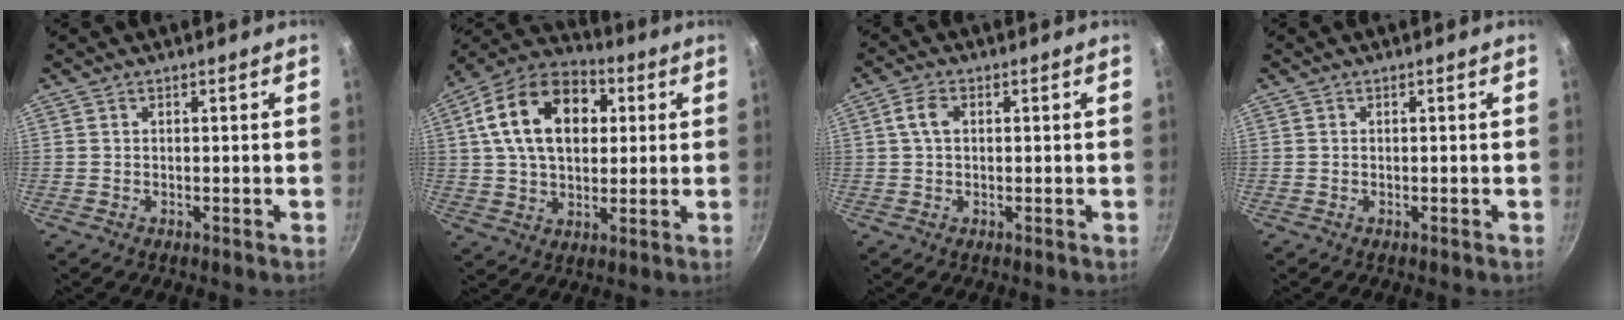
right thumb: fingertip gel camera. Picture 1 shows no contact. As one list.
[{"total": 19.2, "force": [4.6, 12.8, 13.6], "torque": [-0.209, 0.018, 0.063]}, {"total": 3.6, "force": [0.7, 2.2, 2.7], "torque": [-0.051, 0.009, 0.011]}, {"total": 0.0}]